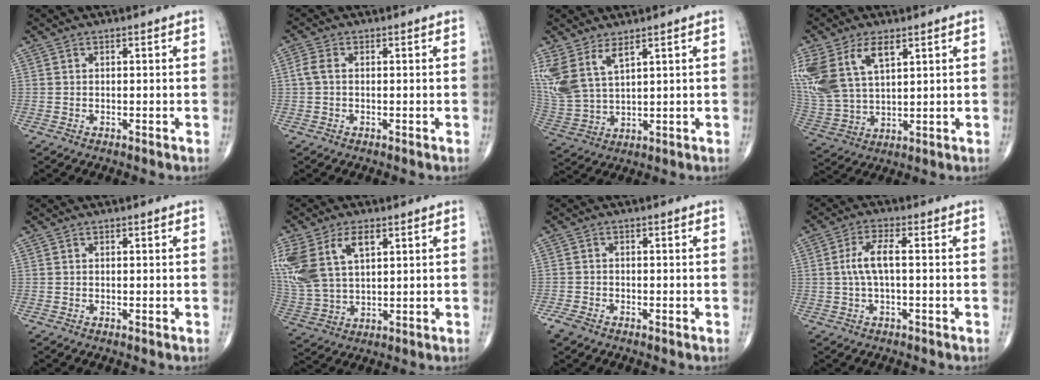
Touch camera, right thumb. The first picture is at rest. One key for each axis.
{"total": 2.4, "fx": 0.1, "fy": 1.4, "fz": 1.9, "tx": -0.045, "ty": 0.005, "tz": -0.001}
{"total": 10.6, "fx": 5.8, "fy": 4.7, "fz": 7.5, "tx": -0.178, "ty": -0.023, "tz": 0.136}
{"total": 16.9, "fx": 7.3, "fy": 9.4, "fz": 12.1, "tx": -0.278, "ty": -0.011, "tz": 0.152}
{"total": 0.0}
{"total": 16.7, "fx": 6.2, "fy": 9.6, "fz": 12.1, "tx": -0.285, "ty": -0.002, "tz": 0.129}
{"total": 2.5, "fx": -1.8, "fy": 1.3, "fz": 1.2, "tx": -0.029, "ty": 0.002, "tz": -0.033}
{"total": 5.2, "fx": 0.1, "fy": 1.5, "fz": 5.0, "tx": -0.114, "ty": 0.016, "tz": 0.000}